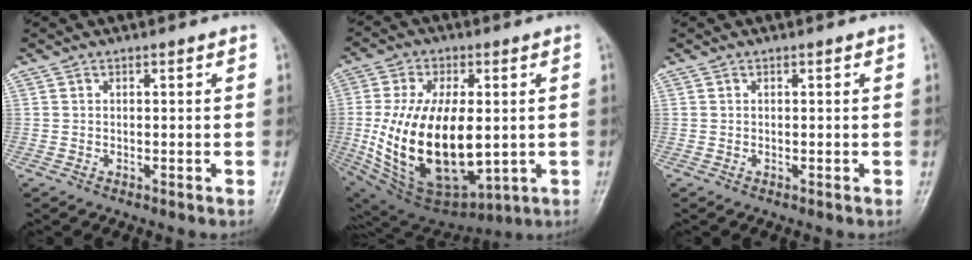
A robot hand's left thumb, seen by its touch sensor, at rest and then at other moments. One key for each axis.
{"total": 23.4, "fx": -1.1, "fy": 12.4, "fz": 19.8, "tx": -0.363, "ty": -0.019, "tz": 0.011}
{"total": 0.0}